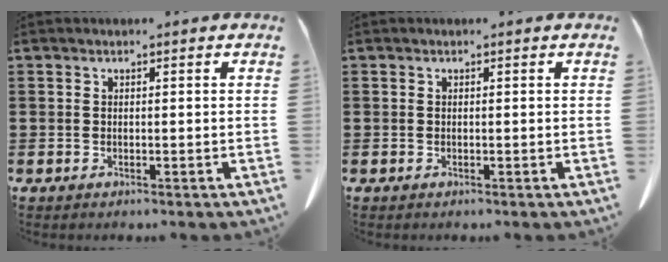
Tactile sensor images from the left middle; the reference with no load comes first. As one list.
[{"total": 0.0}]